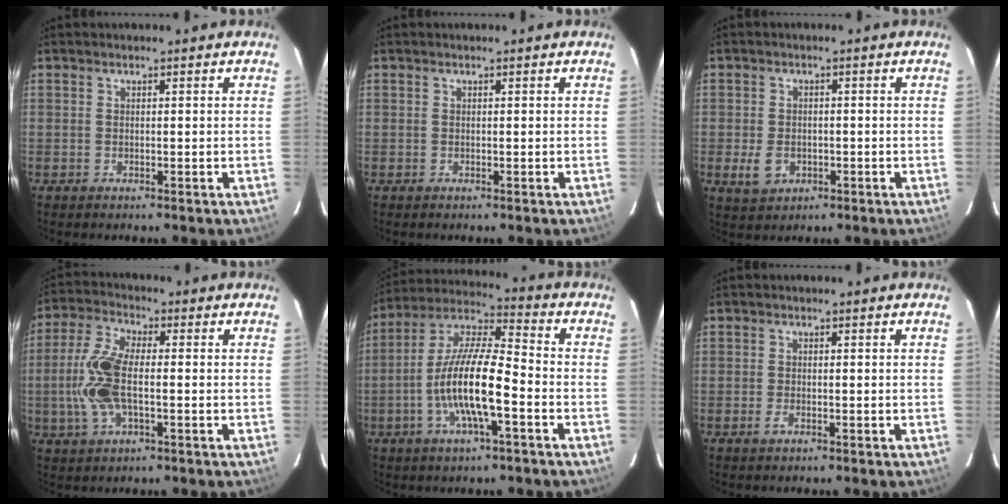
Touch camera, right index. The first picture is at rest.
{"total": 0.0}
{"total": 4.5, "force": [-1.2, 3.6, 2.4], "torque": [-0.055, 0.000, -0.014]}
{"total": 11.0, "force": [-1.4, 4.7, 9.9], "torque": [-0.220, 0.007, -0.032]}
{"total": 13.9, "force": [-4.4, 3.0, 12.9], "torque": [-0.256, -0.002, -0.090]}
{"total": 1.1, "force": [-0.6, 0.5, 0.9], "torque": [-0.018, 0.000, -0.011]}